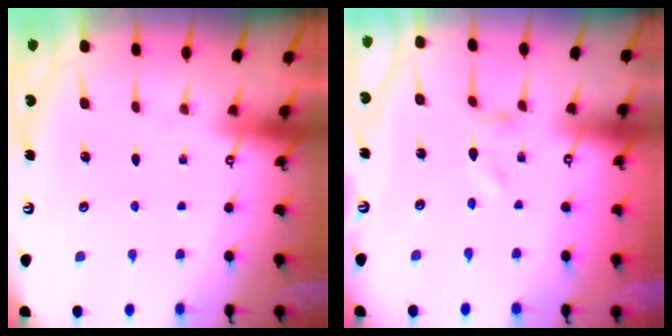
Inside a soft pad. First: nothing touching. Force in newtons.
{"total": 0.8, "press": 0.8, "slide": 0.2}